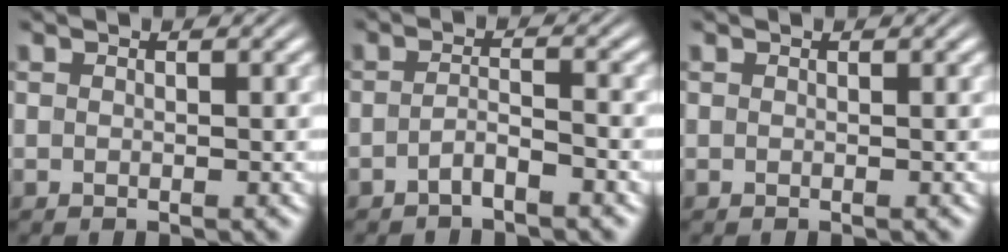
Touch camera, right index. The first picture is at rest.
{"total": 2.0, "force": [-1.8, 0.1, 0.9], "torque": [-0.006, -0.008, -0.031]}
{"total": 0.0}